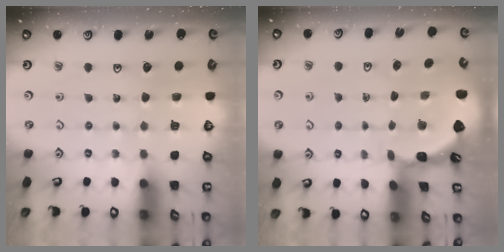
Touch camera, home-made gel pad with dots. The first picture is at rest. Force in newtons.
{"total": 1.8, "press": 1.8, "slide": 0.1}